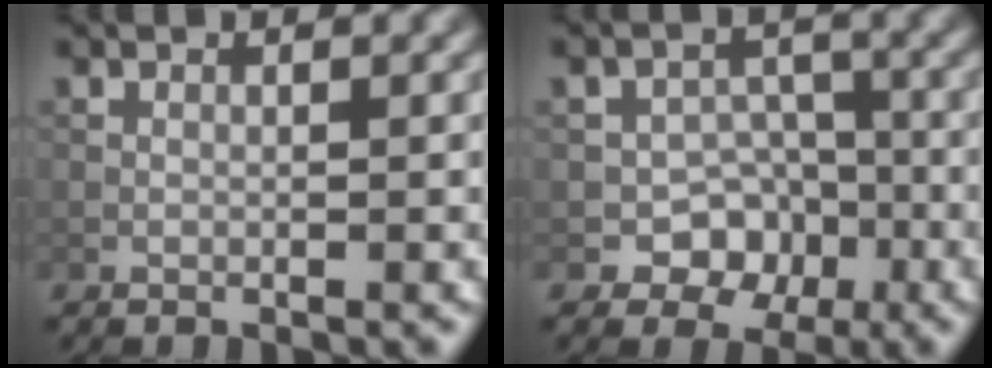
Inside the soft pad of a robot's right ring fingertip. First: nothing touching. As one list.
[{"total": 4.9, "force": [-2.1, 4.0, 1.8], "torque": [-0.005, 0.011, -0.039]}]